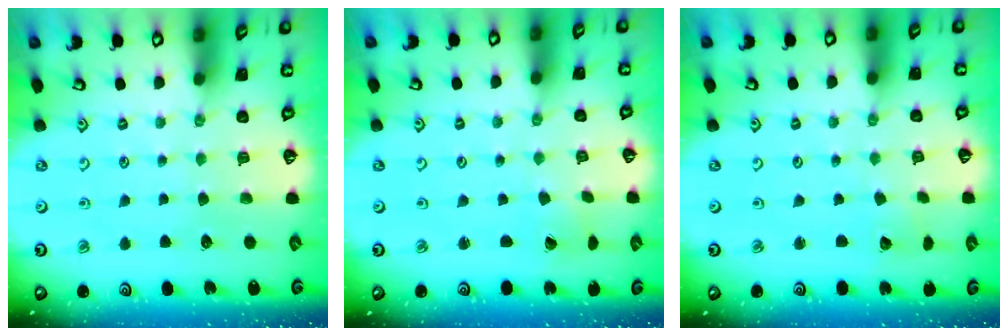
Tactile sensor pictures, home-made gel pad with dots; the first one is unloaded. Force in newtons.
{"total": 0.7, "press": 0.7, "slide": 0.1}
{"total": 1.7, "press": 1.7, "slide": 0.1}